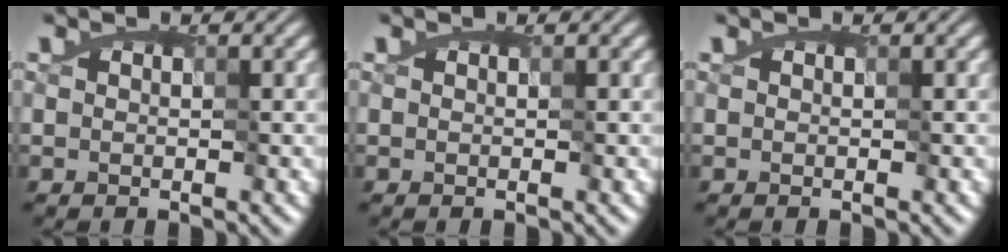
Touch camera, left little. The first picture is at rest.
{"total": 0.0}
{"total": 0.0}